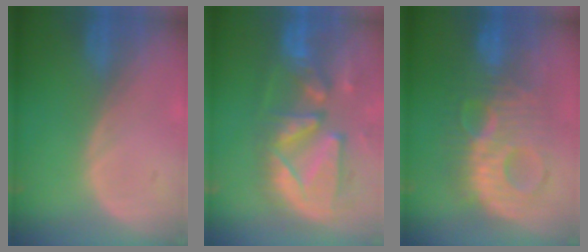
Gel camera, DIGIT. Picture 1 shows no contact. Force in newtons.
{"total": 13.2, "press": 11.3, "slide": 6.9}
{"total": 10.9, "press": 10.9, "slide": 0.5}